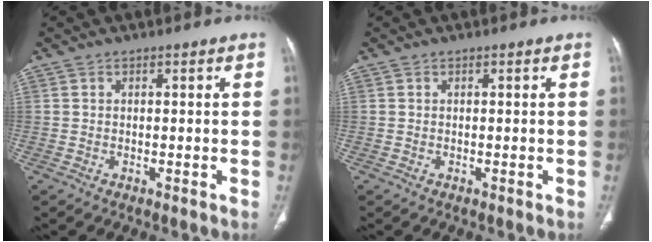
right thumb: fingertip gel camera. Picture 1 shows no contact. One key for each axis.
{"total": 0.0}